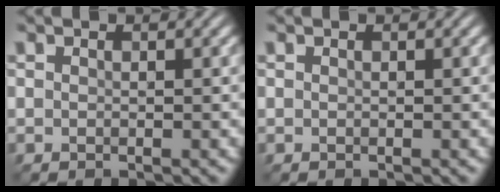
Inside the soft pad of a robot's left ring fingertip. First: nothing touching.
{"total": 0.0}